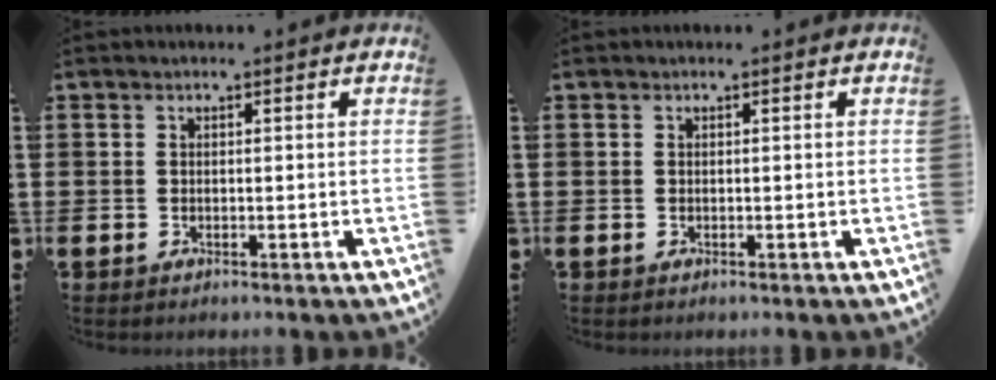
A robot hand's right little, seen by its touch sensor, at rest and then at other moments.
{"total": 0.0}